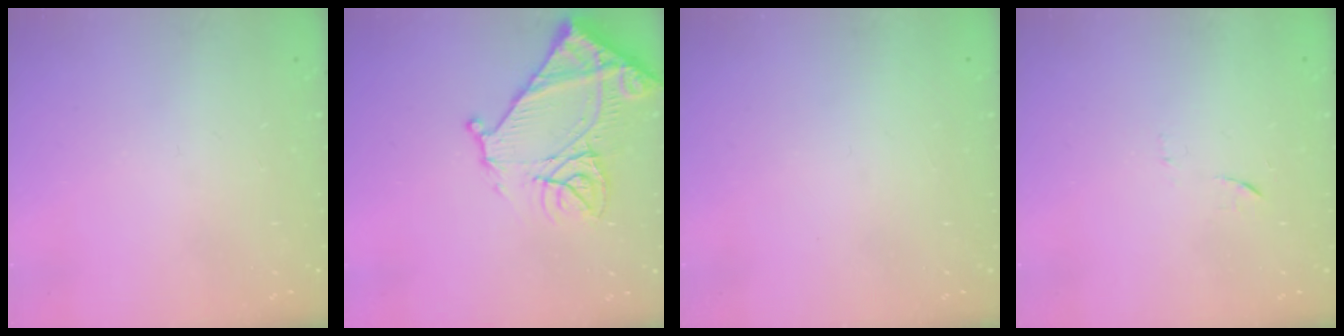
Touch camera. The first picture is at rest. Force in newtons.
{"total": 17.7, "press": 17.6, "slide": 1.9}
{"total": 1.5, "press": 1.5, "slide": 0.1}
{"total": 5.8, "press": 5.7, "slide": 0.4}